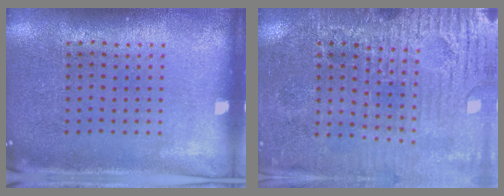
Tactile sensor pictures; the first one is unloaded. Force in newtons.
{"total": 3.5, "press": 3.4, "slide": 0.6}